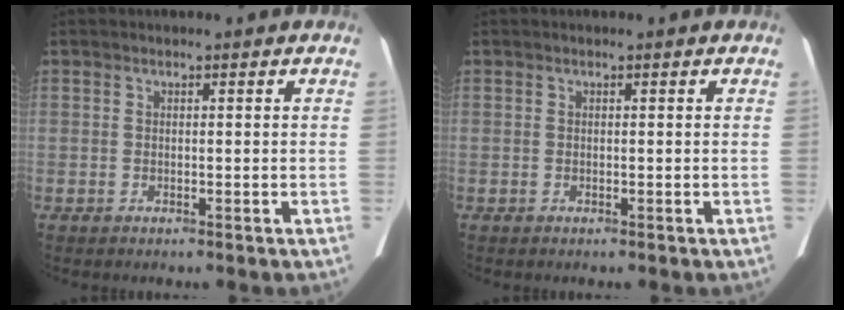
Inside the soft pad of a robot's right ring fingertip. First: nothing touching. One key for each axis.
{"total": 0.0}